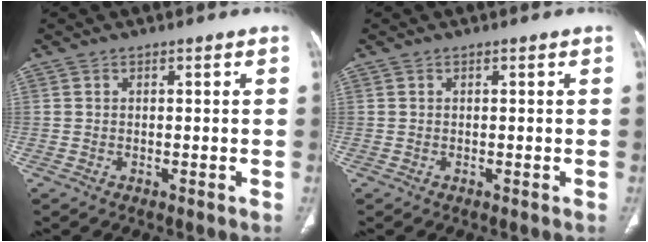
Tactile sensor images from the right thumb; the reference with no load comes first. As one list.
[{"total": 0.0}]